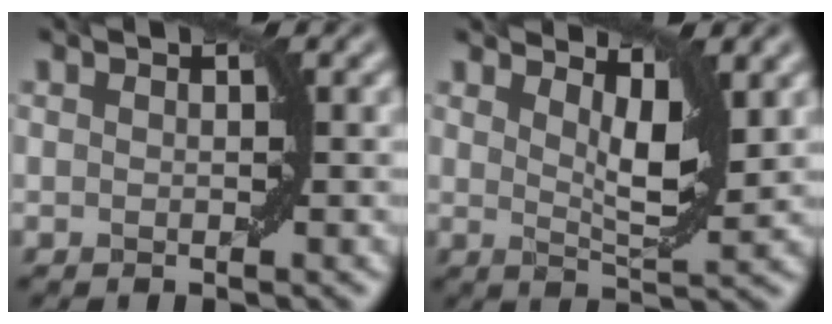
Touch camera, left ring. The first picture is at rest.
{"total": 3.6, "force": [2.0, 0.9, 2.8], "torque": [-0.046, -0.009, 0.032]}